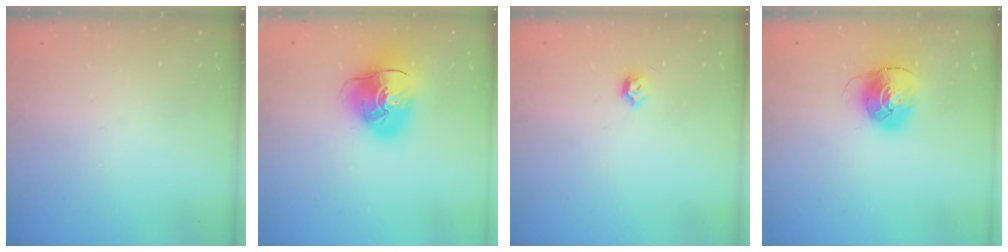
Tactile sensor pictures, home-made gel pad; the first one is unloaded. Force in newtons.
{"total": 11.7, "press": 11.5, "slide": 1.8}
{"total": 3.7, "press": 3.6, "slide": 0.9}
{"total": 10.3, "press": 10.3, "slide": 0.4}